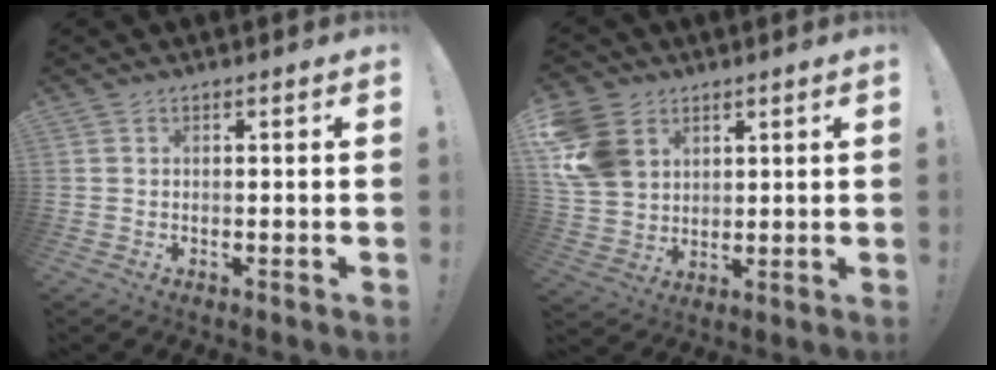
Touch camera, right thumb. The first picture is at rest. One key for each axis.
{"total": 13.4, "fx": 5.3, "fy": 10.6, "fz": 6.3, "tx": -0.126, "ty": -0.019, "tz": 0.110}